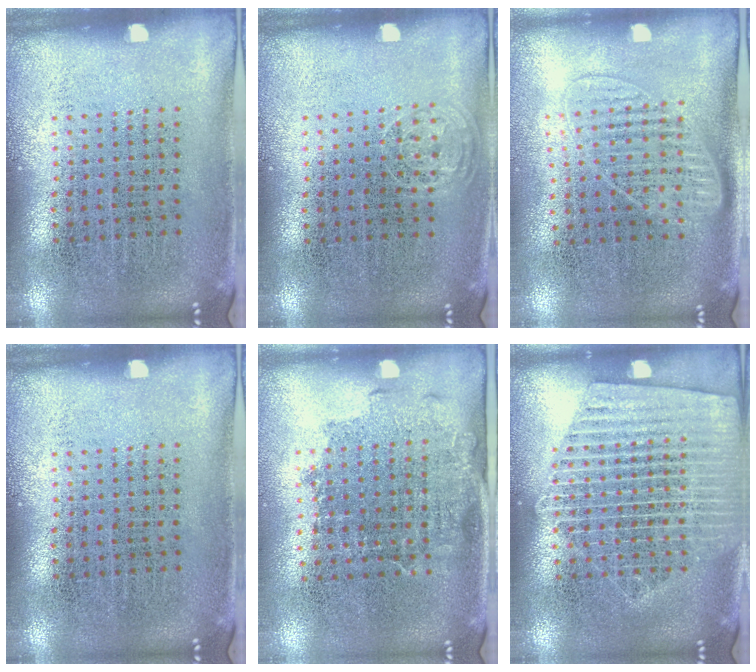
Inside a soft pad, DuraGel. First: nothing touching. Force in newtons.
{"total": 0.7, "press": 0.6, "slide": 0.4}
{"total": 1.3, "press": 1.2, "slide": 0.5}
{"total": 0.0}
{"total": 1.3, "press": 1.1, "slide": 0.8}
{"total": 2.0, "press": 2.0, "slide": 0.2}